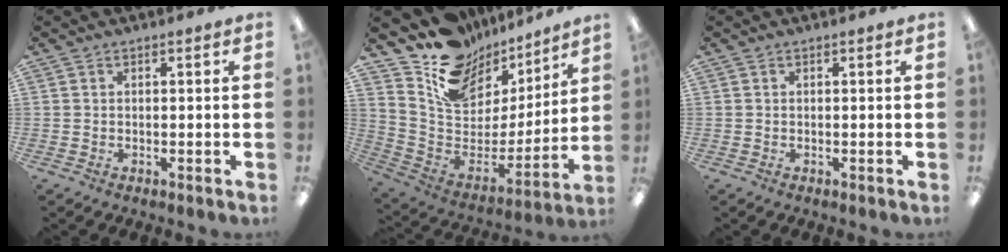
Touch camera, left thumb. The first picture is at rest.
{"total": 16.1, "force": [11.6, 10.0, 4.9], "torque": [-0.102, -0.093, 0.214]}
{"total": 0.0}